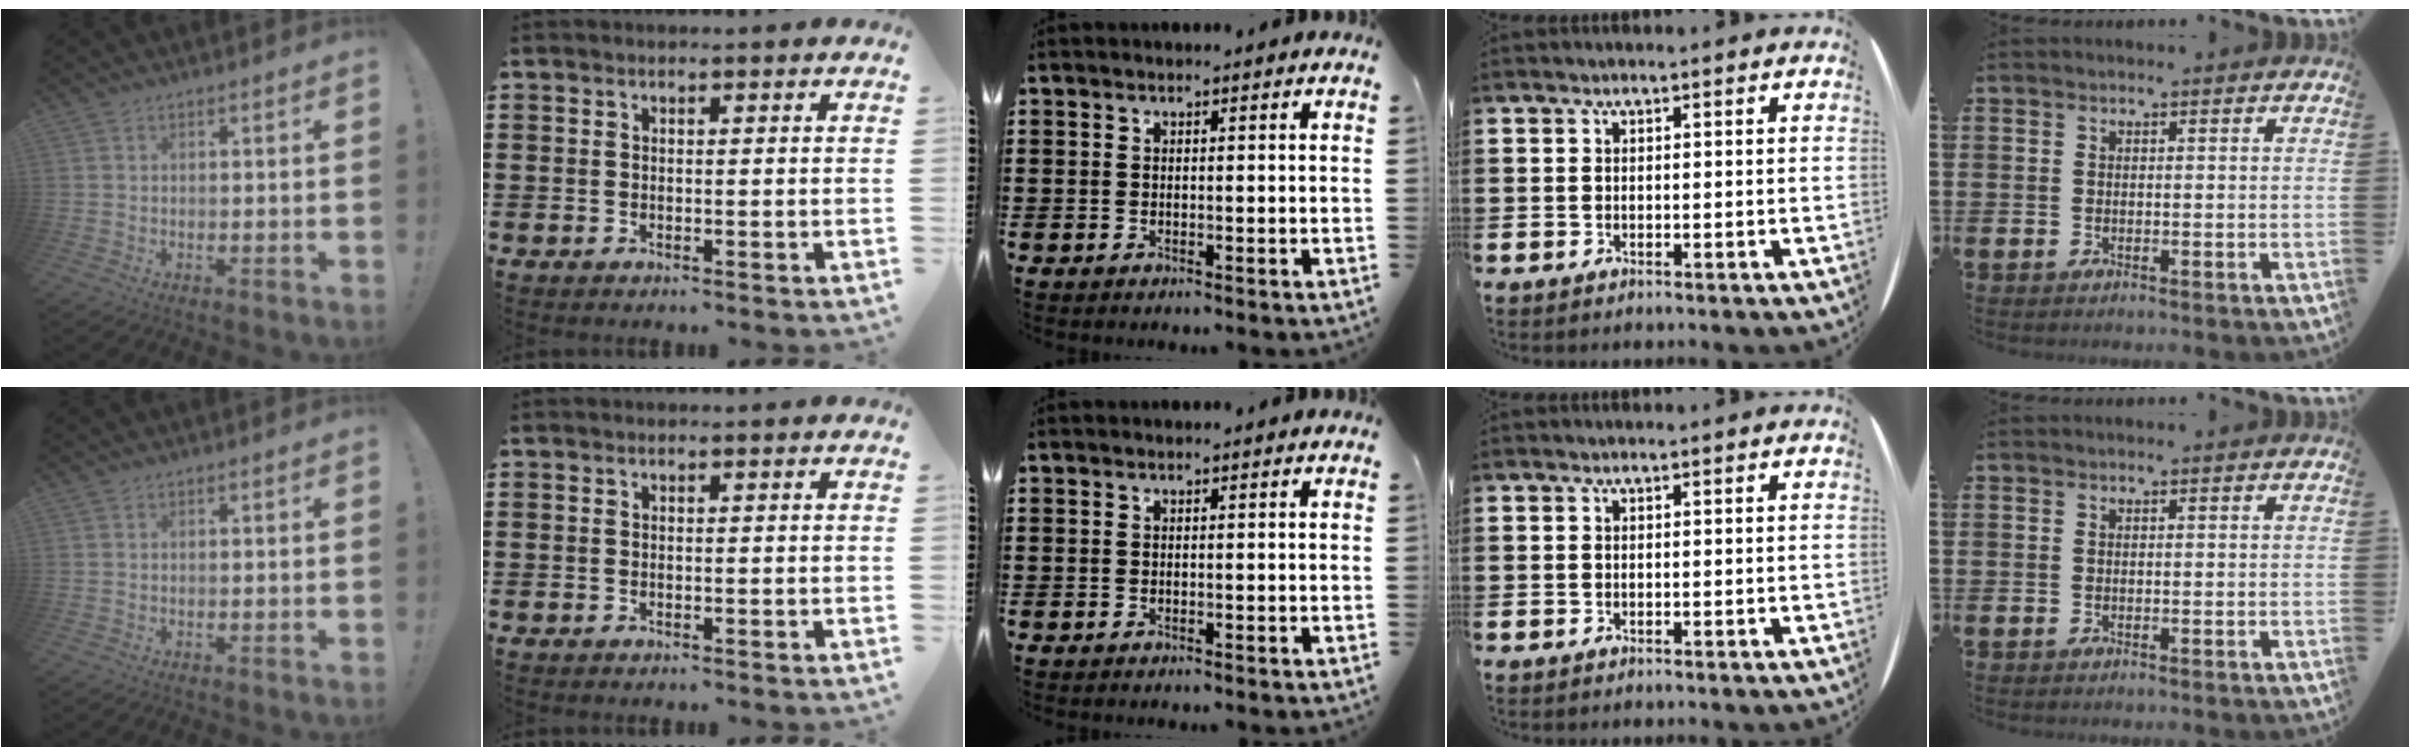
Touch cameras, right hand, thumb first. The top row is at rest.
{}